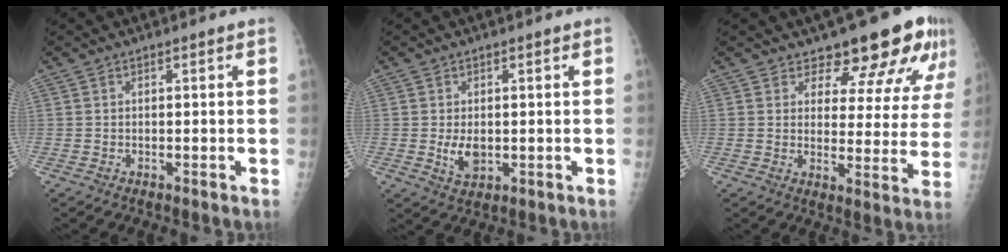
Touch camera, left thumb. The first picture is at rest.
{"total": 4.1, "force": [-0.2, 2.6, 3.1], "torque": [-0.049, -0.008, 0.005]}
{"total": 13.3, "force": [11.2, 5.0, 4.9], "torque": [-0.015, -0.079, 0.127]}